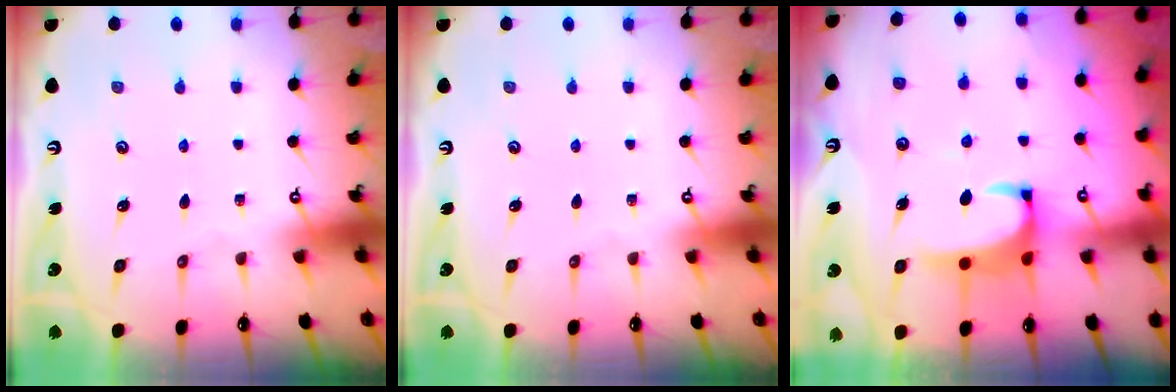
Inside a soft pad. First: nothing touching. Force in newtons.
{"total": 0.0}
{"total": 2.8, "press": 2.6, "slide": 1.1}